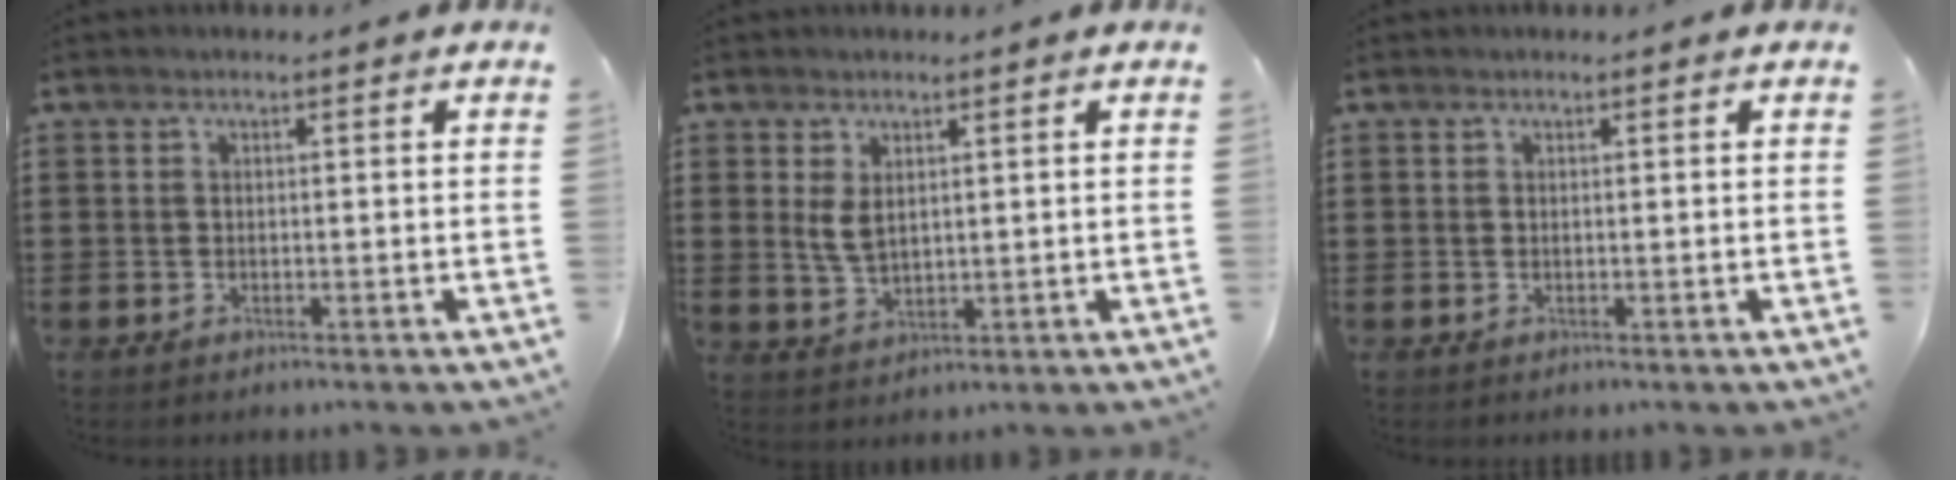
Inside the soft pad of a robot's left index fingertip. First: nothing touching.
{"total": 3.5, "force": [1.5, 2.0, 2.5], "torque": [-0.063, 0.002, 0.025]}
{"total": 0.0}